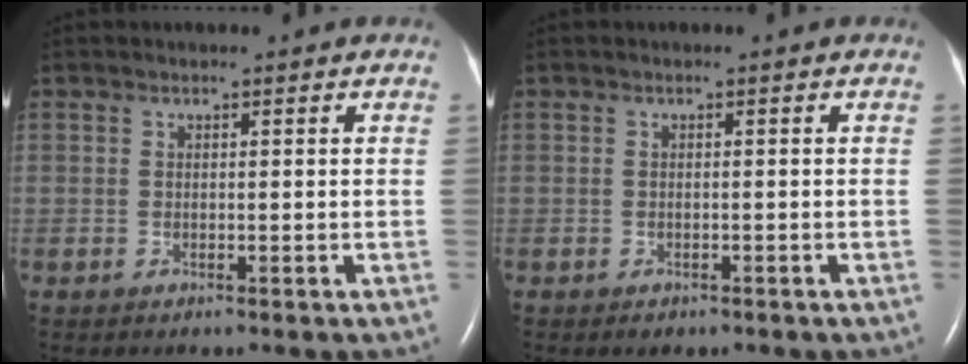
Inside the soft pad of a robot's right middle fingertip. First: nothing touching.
{"total": 1.2, "force": [-0.8, 0.7, 0.5], "torque": [-0.008, 0.000, -0.006]}